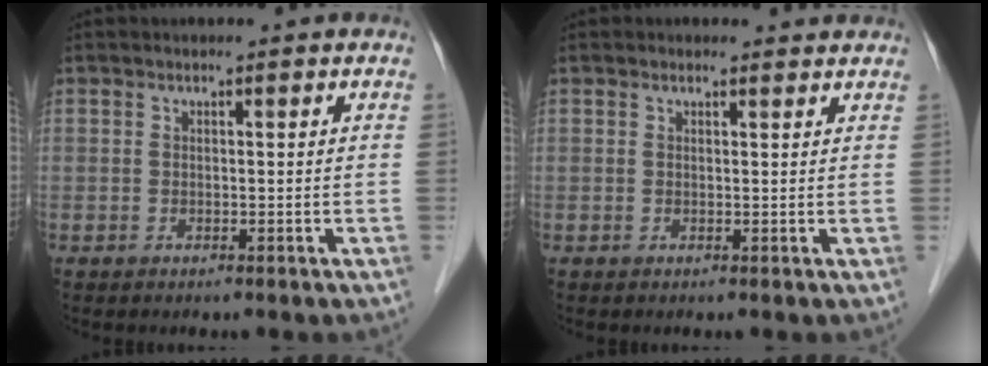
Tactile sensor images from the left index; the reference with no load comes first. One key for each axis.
{"total": 1.3, "fx": 1.2, "fy": 0.5, "fz": 0.1, "tx": -0.007, "ty": 0.002, "tz": 0.009}